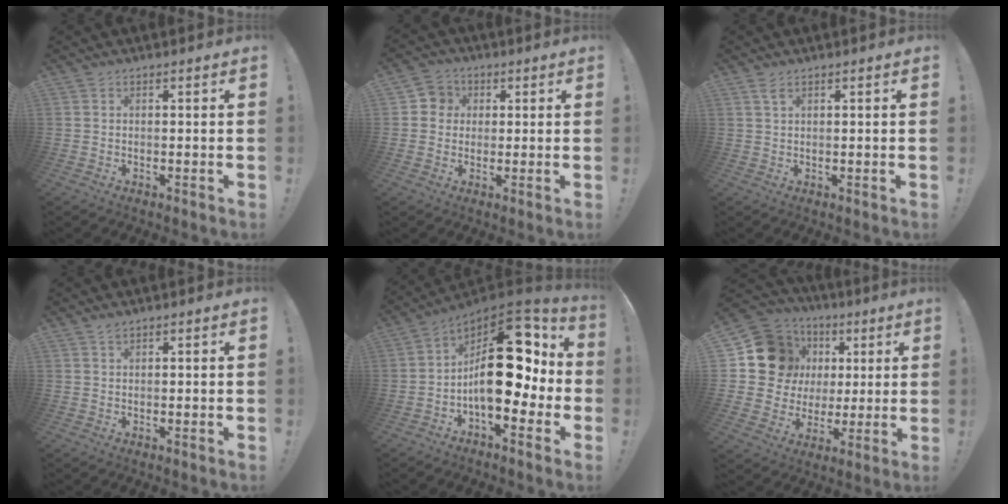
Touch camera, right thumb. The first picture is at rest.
{"total": 5.3, "force": [0.5, 5.1, 1.4], "torque": [-0.024, 0.006, 0.010]}
{"total": 2.2, "force": [1.2, 0.5, 1.8], "torque": [-0.029, -0.001, 0.020]}
{"total": 1.2, "force": [1.0, 0.4, 0.5], "torque": [-0.005, -0.001, 0.017]}
{"total": 21.8, "force": [1.2, 11.6, 18.4], "torque": [-0.281, 0.001, 0.032]}
{"total": 17.2, "force": [4.8, 15.1, 6.8], "torque": [-0.091, -0.012, 0.121]}